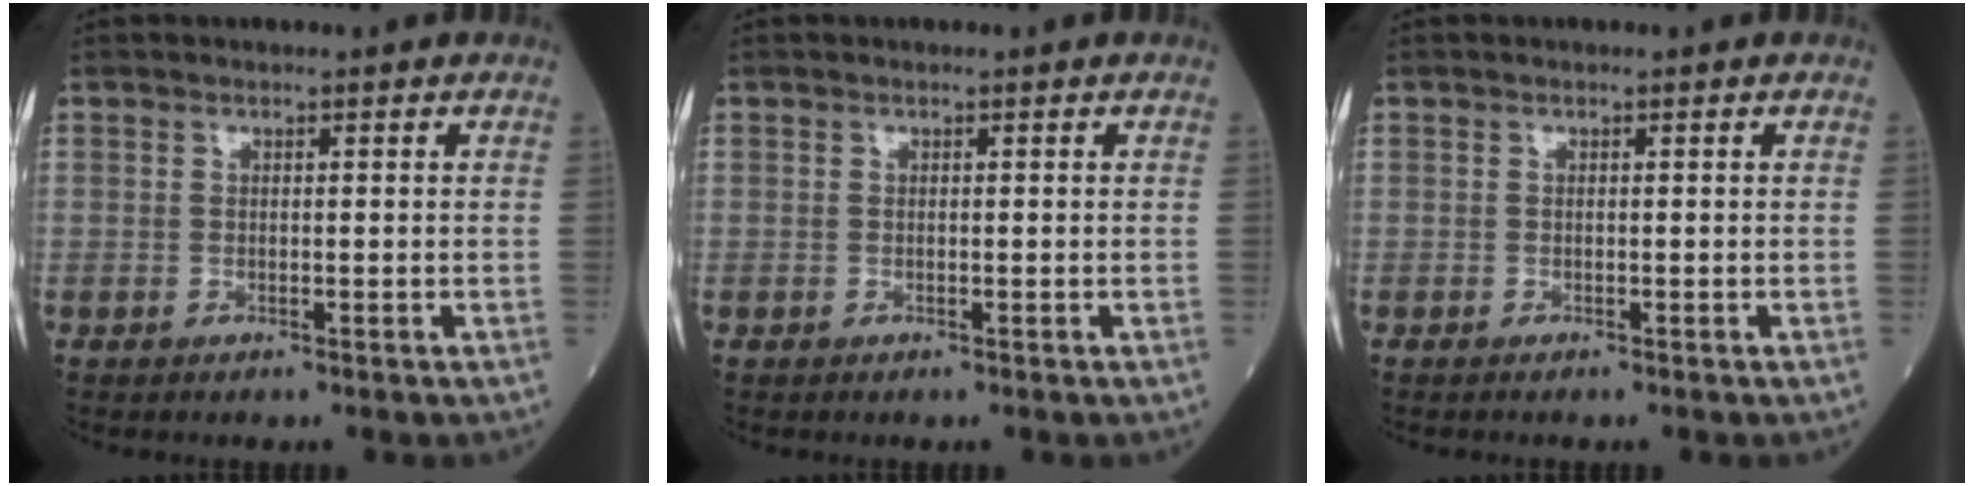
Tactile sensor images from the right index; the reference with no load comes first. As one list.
[{"total": 0.0}, {"total": 0.0}]